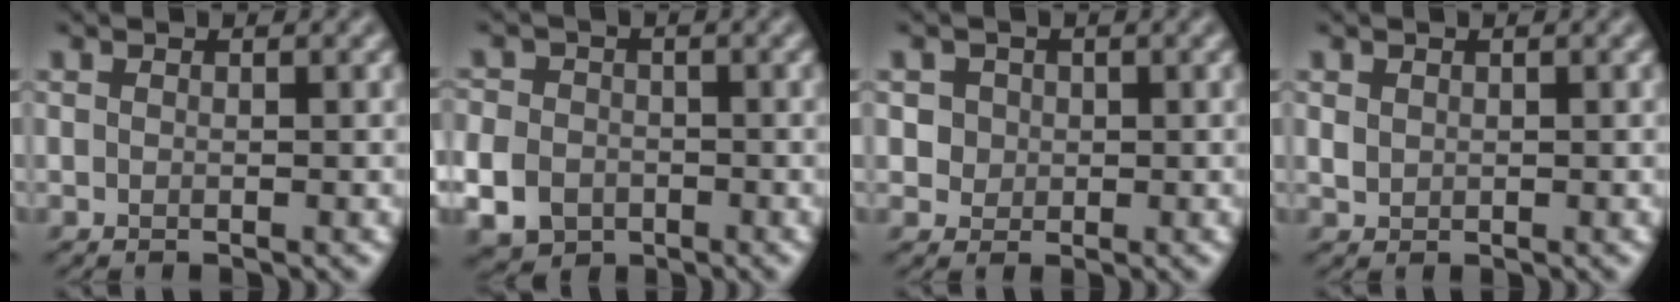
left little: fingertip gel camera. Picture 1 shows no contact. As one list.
[{"total": 7.3, "force": [-2.8, 6.2, 2.6], "torque": [-0.060, -0.023, -0.073]}, {"total": 3.3, "force": [1.1, 2.8, 1.2], "torque": [-0.021, 0.011, 0.019]}, {"total": 0.7, "force": [0.2, 0.6, 0.2], "torque": [-0.008, -0.002, 0.008]}]